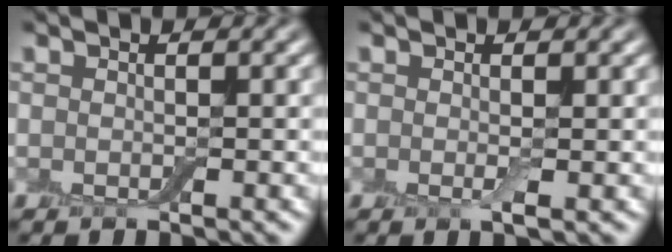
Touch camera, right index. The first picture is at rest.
{"total": 0.9, "force": [0.0, 0.1, 0.9], "torque": [-0.017, -0.004, -0.002]}